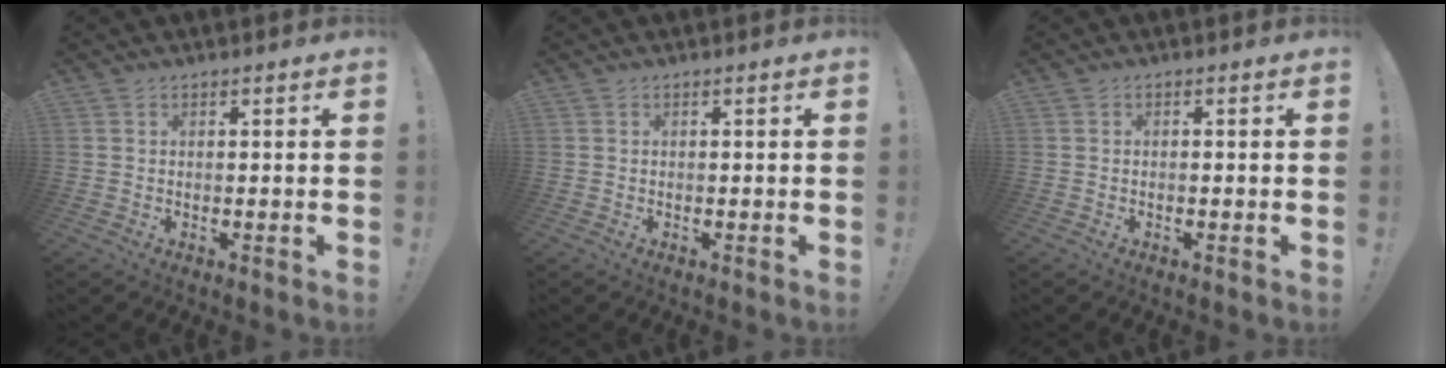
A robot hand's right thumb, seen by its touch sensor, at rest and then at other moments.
{"total": 0.0}
{"total": 0.6, "force": [-0.4, -0.3, 0.4], "torque": [-0.006, -0.002, -0.006]}